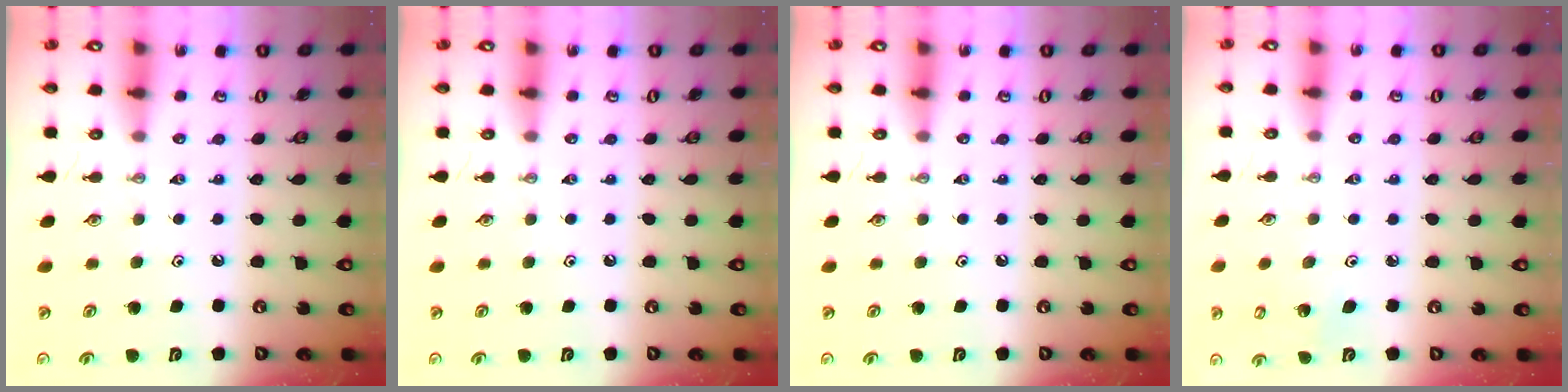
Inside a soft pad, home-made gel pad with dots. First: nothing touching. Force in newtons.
{"total": 0.0}
{"total": 0.0}
{"total": 2.9, "press": 2.8, "slide": 1.0}